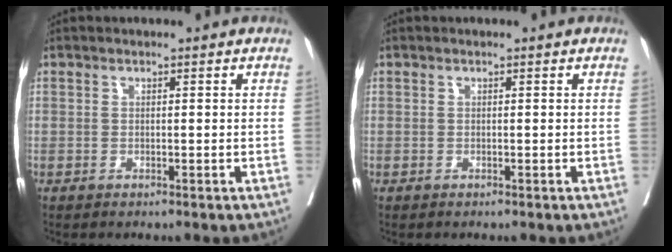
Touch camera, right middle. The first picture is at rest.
{"total": 0.0}